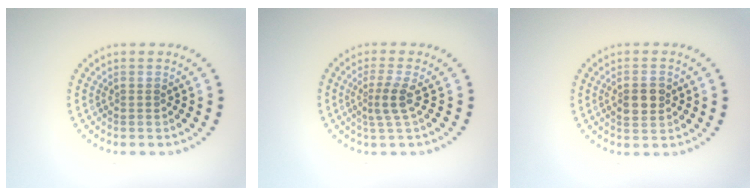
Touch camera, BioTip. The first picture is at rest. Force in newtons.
{"total": 2.4, "press": 1.7, "slide": 1.6}
{"total": 2.8, "press": 2.8, "slide": 0.2}